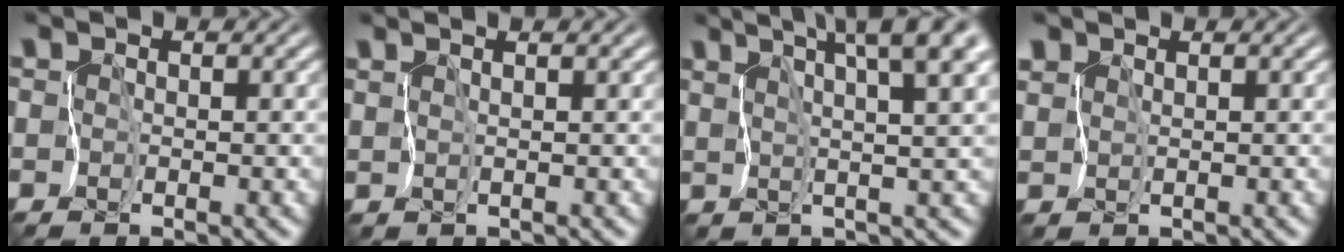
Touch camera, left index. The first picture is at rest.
{"total": 1.4, "force": [1.1, -1.0, -0.2], "torque": [-0.001, -0.013, 0.032]}
{"total": 8.2, "force": [5.2, 0.9, 6.3], "torque": [-0.101, 0.004, 0.084]}
{"total": 2.0, "force": [1.9, 0.4, 0.0], "torque": [-0.017, -0.005, 0.043]}